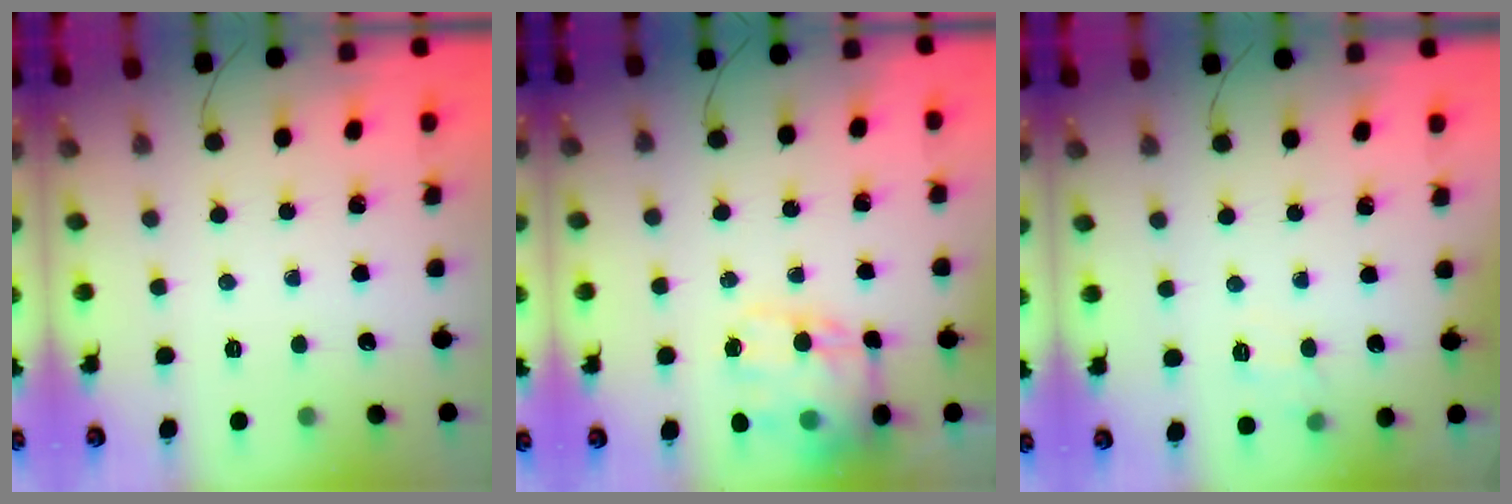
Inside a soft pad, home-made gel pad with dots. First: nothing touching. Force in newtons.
{"total": 16.5, "press": 16.0, "slide": 4.1}
{"total": 4.5, "press": 4.2, "slide": 1.7}